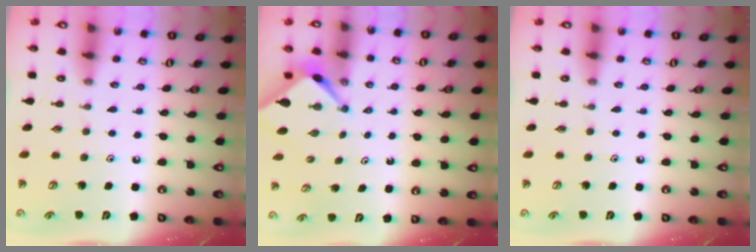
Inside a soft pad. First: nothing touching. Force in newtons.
{"total": 2.5, "press": 2.5, "slide": 0.3}
{"total": 0.0}